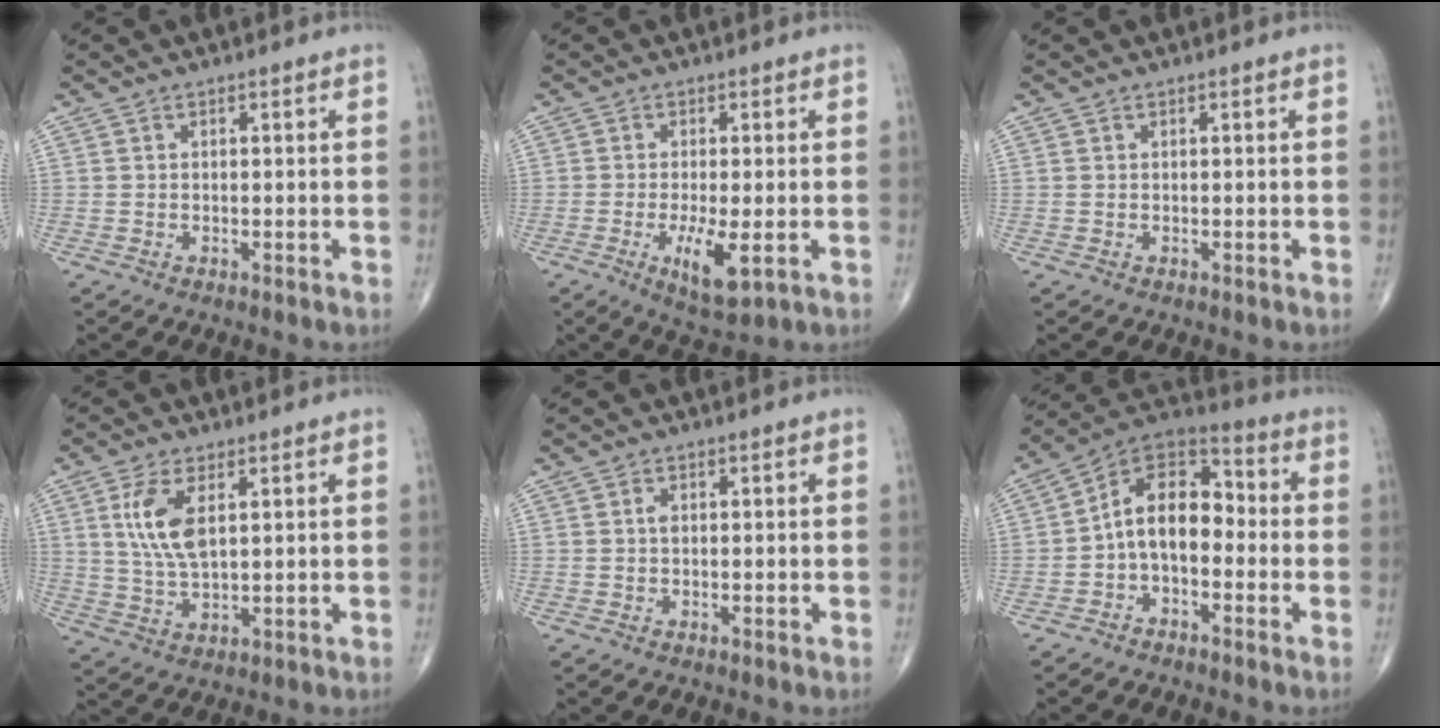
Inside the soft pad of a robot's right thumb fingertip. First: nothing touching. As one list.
[{"total": 7.0, "force": [-1.9, 2.1, 6.4], "torque": [-0.118, -0.019, -0.027]}, {"total": 0.0}, {"total": 8.3, "force": [2.5, 3.6, 7.0], "torque": [-0.144, -0.014, 0.054]}, {"total": 0.8, "force": [0.1, 0.5, 0.7], "torque": [-0.009, -0.003, -0.002]}, {"total": 11.8, "force": [-1.9, 7.4, 9.0], "torque": [-0.120, 0.044, -0.051]}]